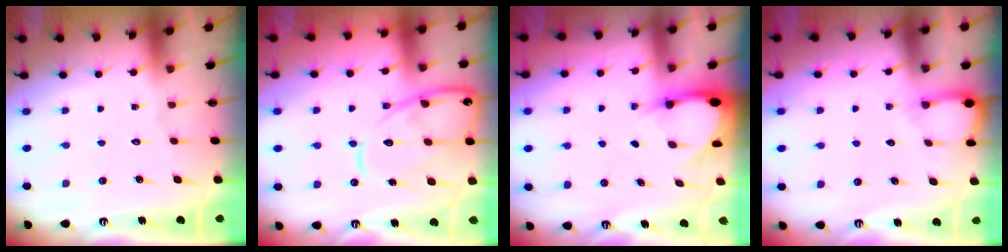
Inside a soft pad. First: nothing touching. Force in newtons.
{"total": 15.1, "press": 15.0, "slide": 1.5}
{"total": 3.1, "press": 3.1, "slide": 0.2}
{"total": 3.4, "press": 3.4, "slide": 0.3}